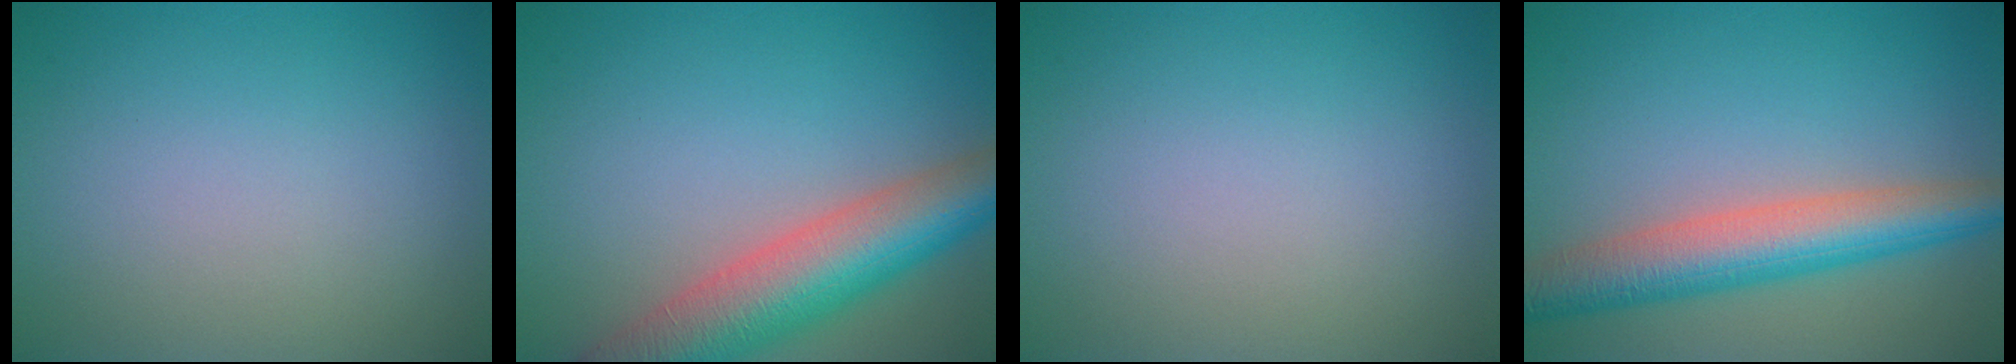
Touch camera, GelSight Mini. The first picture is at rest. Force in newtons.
{"total": 8.8, "press": 8.8, "slide": 0.2}
{"total": 0.0}
{"total": 6.8, "press": 6.8, "slide": 0.2}